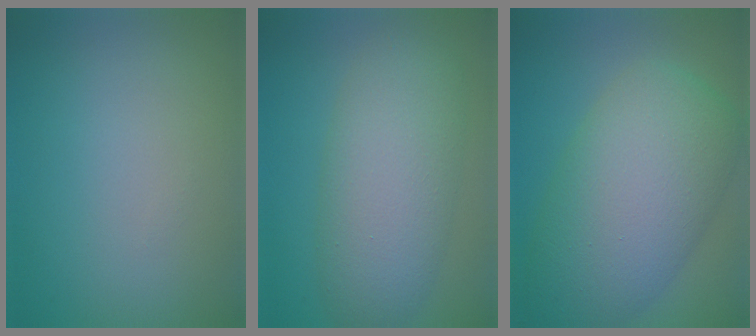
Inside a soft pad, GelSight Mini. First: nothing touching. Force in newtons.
{"total": 7.3, "press": 7.3, "slide": 0.5}
{"total": 11.2, "press": 11.2, "slide": 0.3}